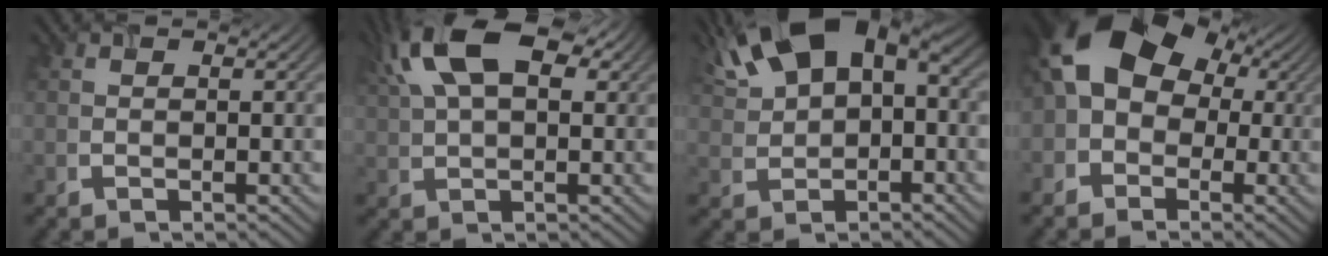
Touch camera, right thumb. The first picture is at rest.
{"total": 12.2, "force": [4.5, 6.1, 9.5], "torque": [-0.195, 0.026, 0.075]}
{"total": 14.7, "force": [4.8, 8.2, 11.1], "torque": [-0.214, 0.020, 0.090]}
{"total": 14.7, "force": [1.5, 12.0, 8.3], "torque": [-0.161, 0.038, 0.007]}